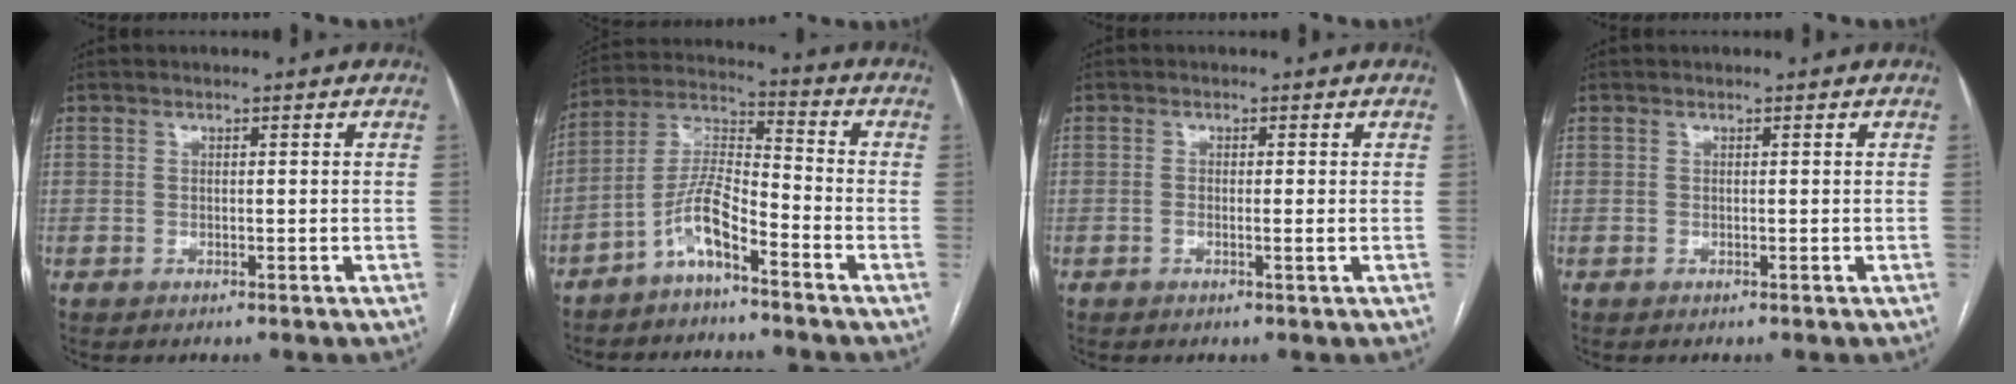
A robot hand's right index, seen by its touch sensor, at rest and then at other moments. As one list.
[{"total": 8.2, "force": [-5.1, 1.7, 6.2], "torque": [-0.140, 0.015, -0.104]}, {"total": 1.5, "force": [-0.3, 0.2, 1.4], "torque": [-0.026, -0.002, -0.004]}, {"total": 0.0}]